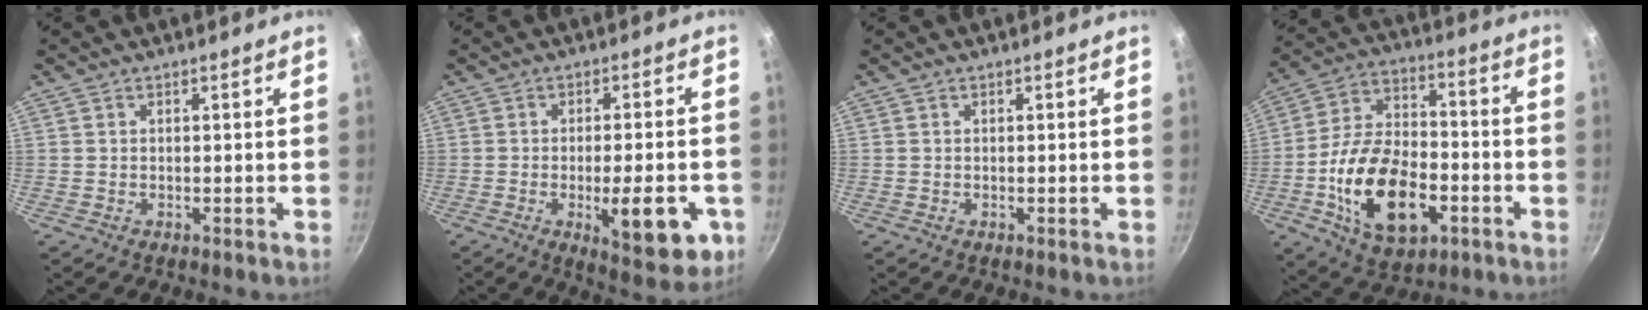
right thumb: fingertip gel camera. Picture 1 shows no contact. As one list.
[{"total": 13.1, "force": [-4.1, 4.4, 11.6], "torque": [-0.130, 0.003, -0.048]}, {"total": 0.0}, {"total": 20.1, "force": [-6.1, 11.9, 15.0], "torque": [-0.249, 0.033, -0.104]}]